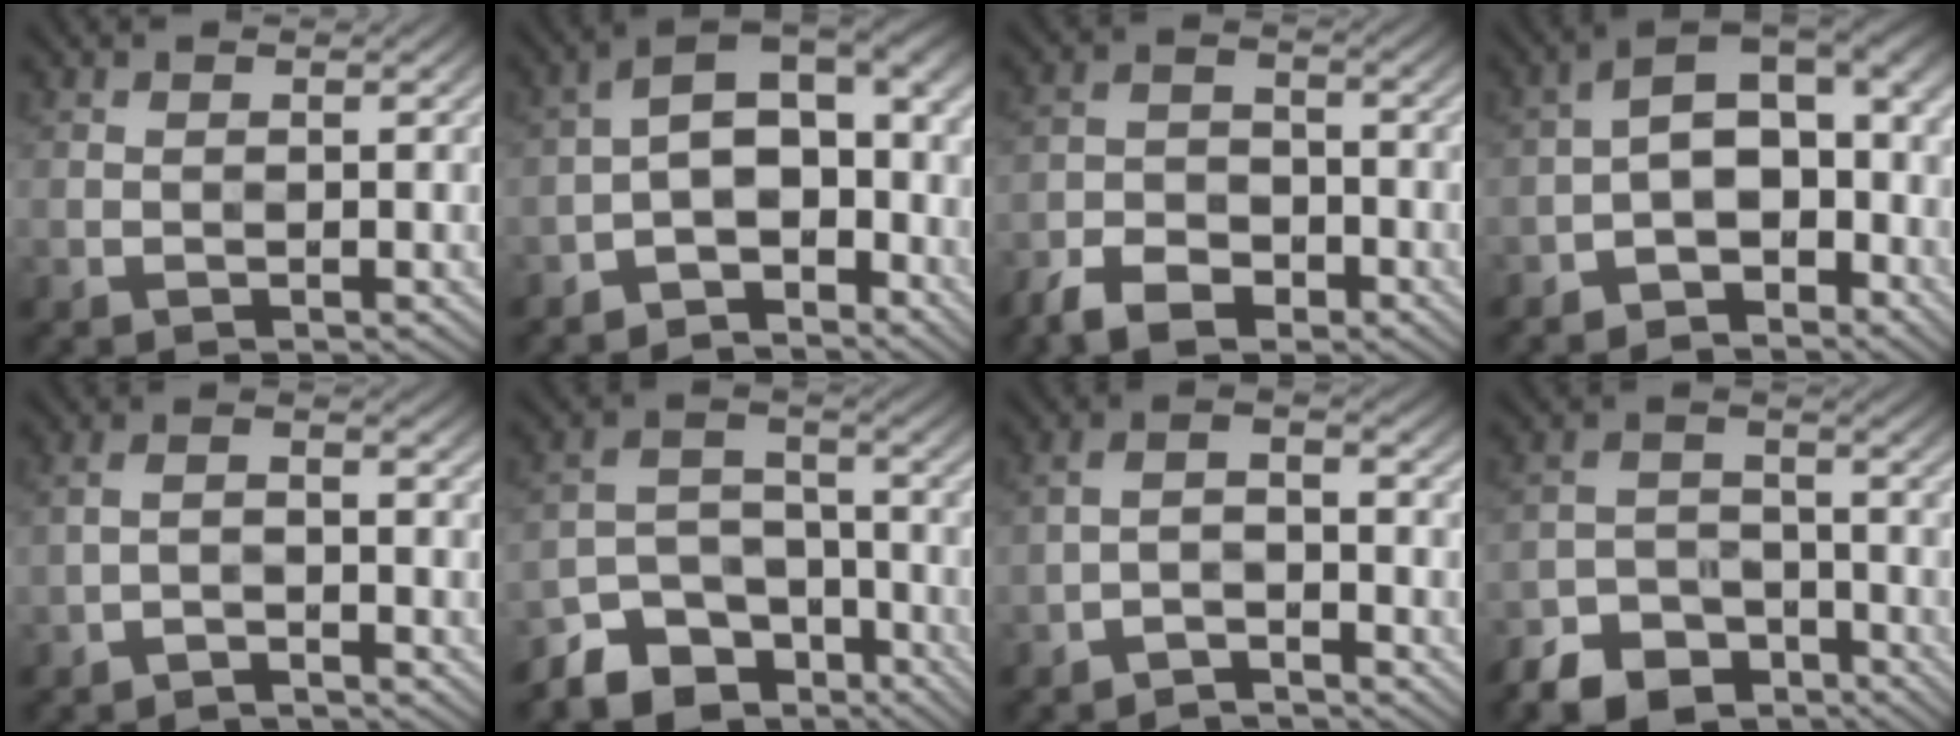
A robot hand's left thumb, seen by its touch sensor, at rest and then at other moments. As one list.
[{"total": 9.1, "force": [-4.4, 4.8, 6.4], "torque": [-0.090, 0.004, -0.087]}, {"total": 6.9, "force": [-4.9, 3.6, 3.3], "torque": [-0.067, -0.006, -0.104]}, {"total": 9.0, "force": [-4.2, 4.8, 6.3], "torque": [-0.090, 0.000, -0.078]}, {"total": 2.3, "force": [-1.8, 0.5, 1.4], "torque": [-0.032, 0.004, -0.043]}, {"total": 9.9, "force": [-7.1, 5.8, 3.7], "torque": [-0.075, -0.009, -0.123]}, {"total": 3.5, "force": [-2.9, 0.7, 1.9], "torque": [-0.039, 0.004, -0.064]}, {"total": 8.6, "force": [-6.6, 4.3, 3.4], "torque": [-0.070, -0.011, -0.125]}]